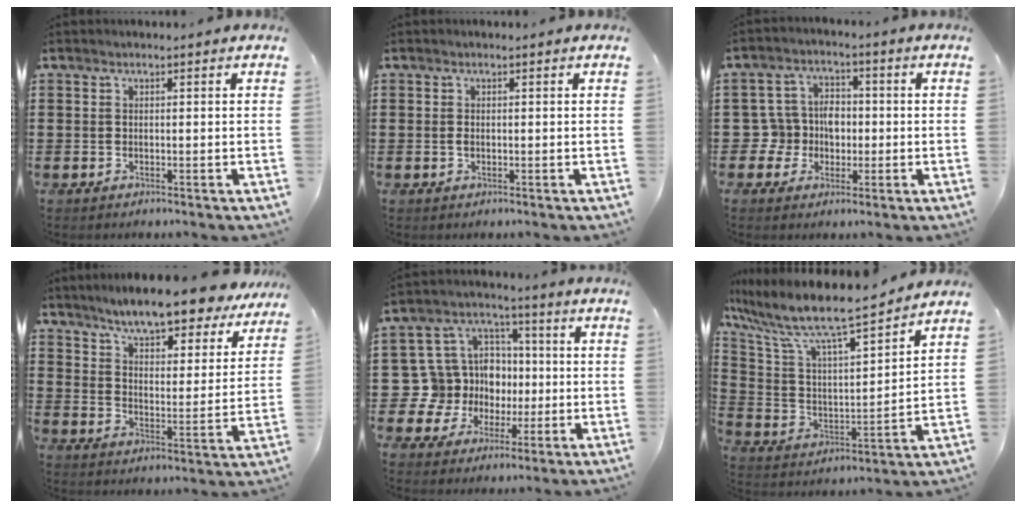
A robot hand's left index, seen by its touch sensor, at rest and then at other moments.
{"total": 0.9, "force": [0.0, 0.5, 0.8], "torque": [-0.018, 0.000, -0.001]}
{"total": 2.5, "force": [-0.8, 2.3, 0.7], "torque": [-0.023, 0.004, -0.021]}
{"total": 8.7, "force": [8.0, 0.1, 3.6], "torque": [-0.093, -0.047, 0.135]}
{"total": 11.8, "force": [-0.1, 11.1, 3.8], "torque": [-0.138, 0.000, 0.009]}
{"total": 10.0, "force": [8.3, 0.9, 5.4], "torque": [-0.142, -0.061, 0.136]}